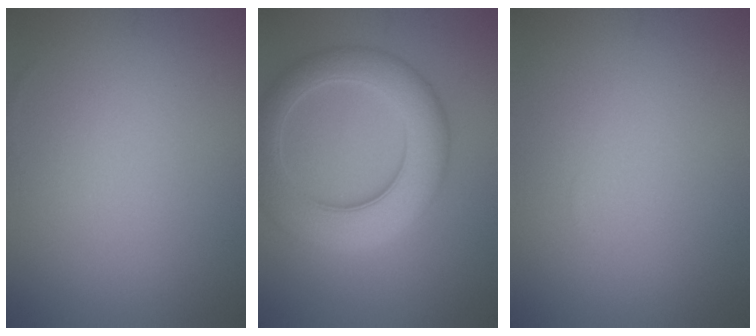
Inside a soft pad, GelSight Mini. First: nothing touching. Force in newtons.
{"total": 8.2, "press": 8.2, "slide": 0.2}
{"total": 0.0}